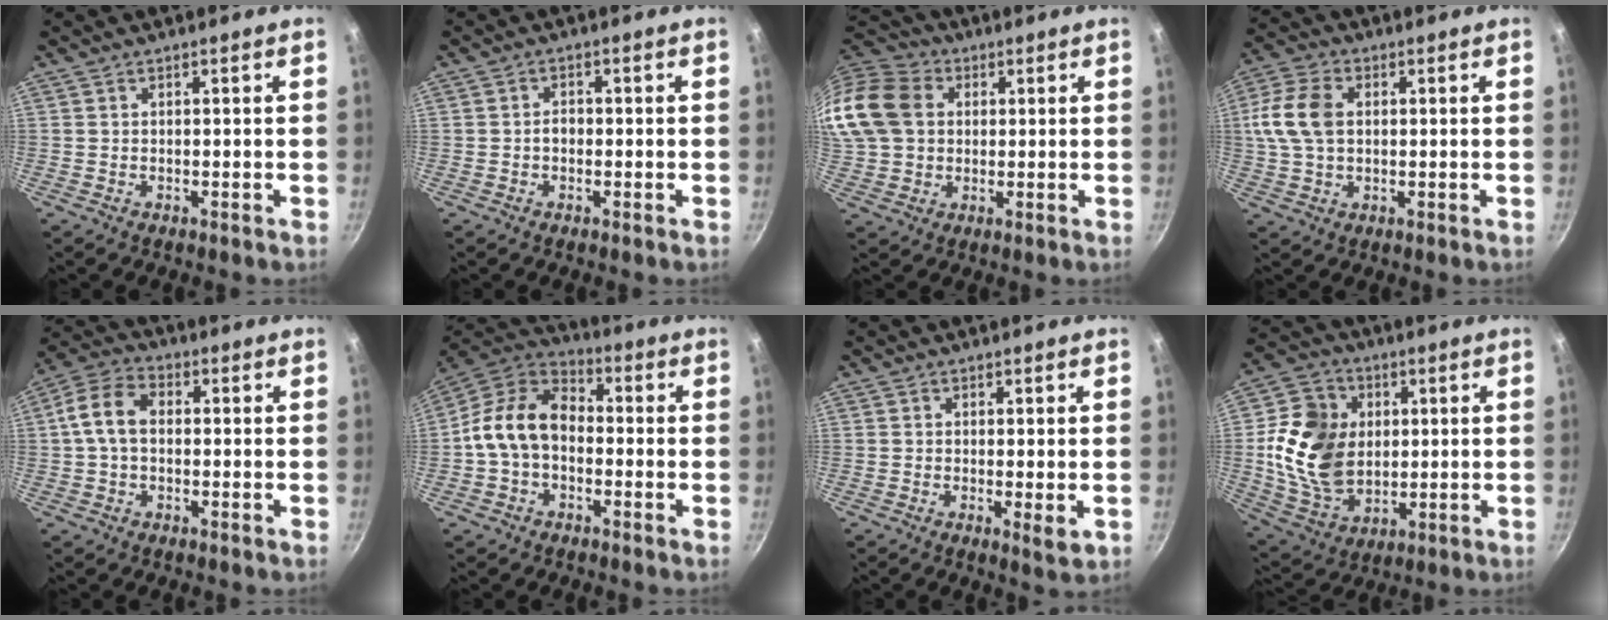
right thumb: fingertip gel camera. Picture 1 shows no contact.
{"total": 1.8, "force": [-0.4, 1.4, 1.1], "torque": [-0.011, 0.010, -0.007]}
{"total": 20.3, "force": [3.8, 16.3, 11.3], "torque": [-0.249, 0.033, 0.061]}
{"total": 10.6, "force": [1.4, 7.1, 7.8], "torque": [-0.153, 0.015, 0.017]}
{"total": 8.6, "force": [0.3, 5.9, 6.2], "torque": [-0.113, 0.023, -0.009]}
{"total": 12.5, "force": [-1.4, 9.0, 8.6], "torque": [-0.129, 0.040, -0.046]}
{"total": 2.6, "force": [-0.3, 0.5, 2.5], "torque": [-0.043, -0.011, -0.004]}
{"total": 17.6, "force": [1.8, 13.4, 11.3], "torque": [-0.190, -0.005, 0.040]}